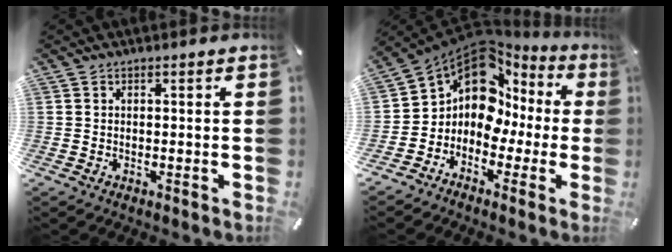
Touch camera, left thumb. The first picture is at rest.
{"total": 11.9, "force": [3.8, 9.7, 5.9], "torque": [-0.137, -0.048, 0.064]}